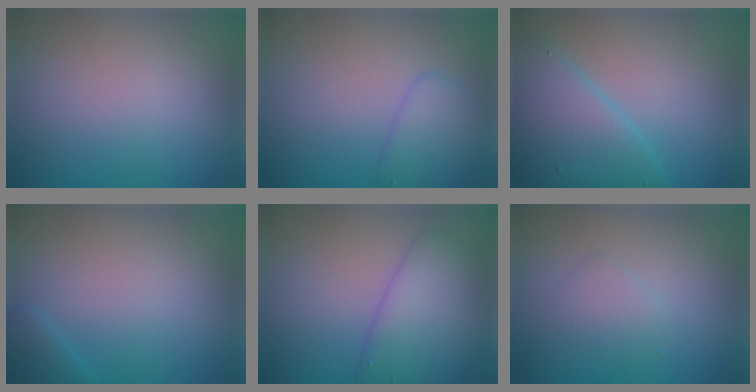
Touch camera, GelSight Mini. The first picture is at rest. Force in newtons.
{"total": 2.6, "press": 2.5, "slide": 0.2}
{"total": 5.5, "press": 5.5, "slide": 0.3}
{"total": 1.4, "press": 1.4, "slide": 0.1}
{"total": 5.0, "press": 5.0, "slide": 0.1}
{"total": 1.4, "press": 1.4, "slide": 0.1}